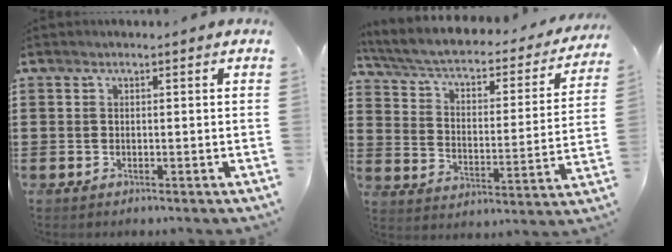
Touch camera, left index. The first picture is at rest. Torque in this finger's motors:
{"motor_torque": [2.14, 0.00, 0.56, 0.07]}